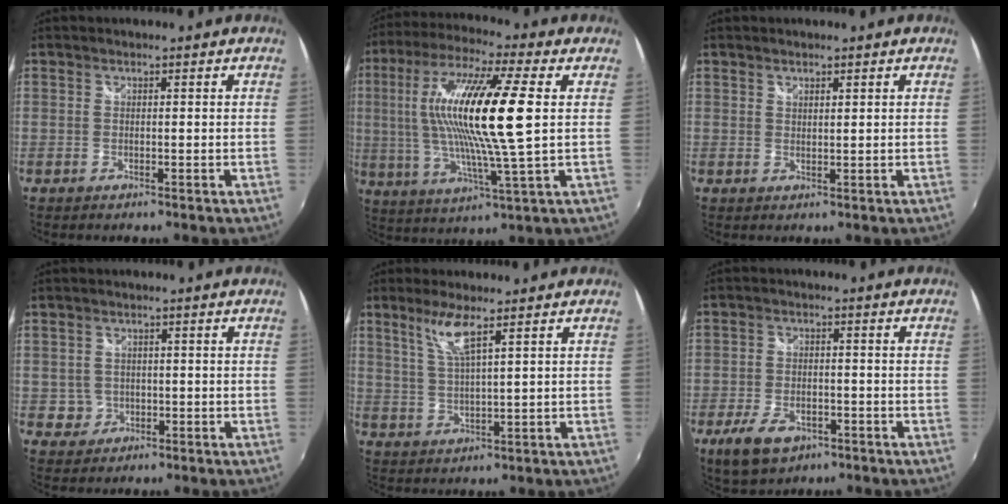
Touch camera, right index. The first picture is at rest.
{"total": 19.3, "force": [2.7, 2.2, 19.0], "torque": [-0.349, 0.005, 0.043]}
{"total": 1.2, "force": [1.0, 0.4, 0.4], "torque": [-0.004, 0.000, 0.017]}
{"total": 3.2, "force": [-0.3, 3.2, 0.1], "torque": [0.002, 0.013, 0.002]}
{"total": 5.5, "force": [3.3, 0.1, 4.4], "torque": [-0.093, -0.006, 0.069]}
{"total": 9.2, "force": [-5.4, 5.1, 5.4], "torque": [-0.134, -0.015, -0.090]}